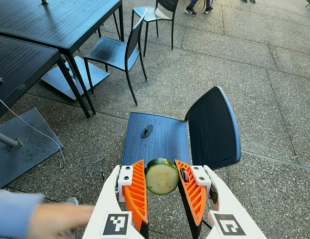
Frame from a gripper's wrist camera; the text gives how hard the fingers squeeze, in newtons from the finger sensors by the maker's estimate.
{"total": 10.3, "left": 9.8, "right": 10.7}